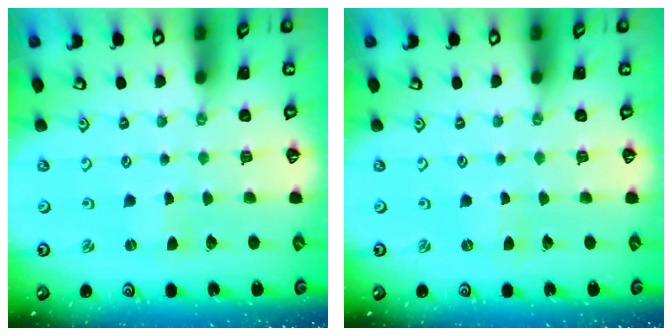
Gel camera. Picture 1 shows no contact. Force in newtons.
{"total": 0.0}